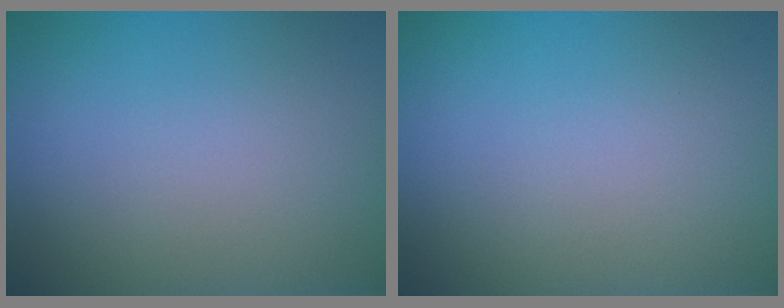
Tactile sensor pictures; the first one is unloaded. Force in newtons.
{"total": 0.0}